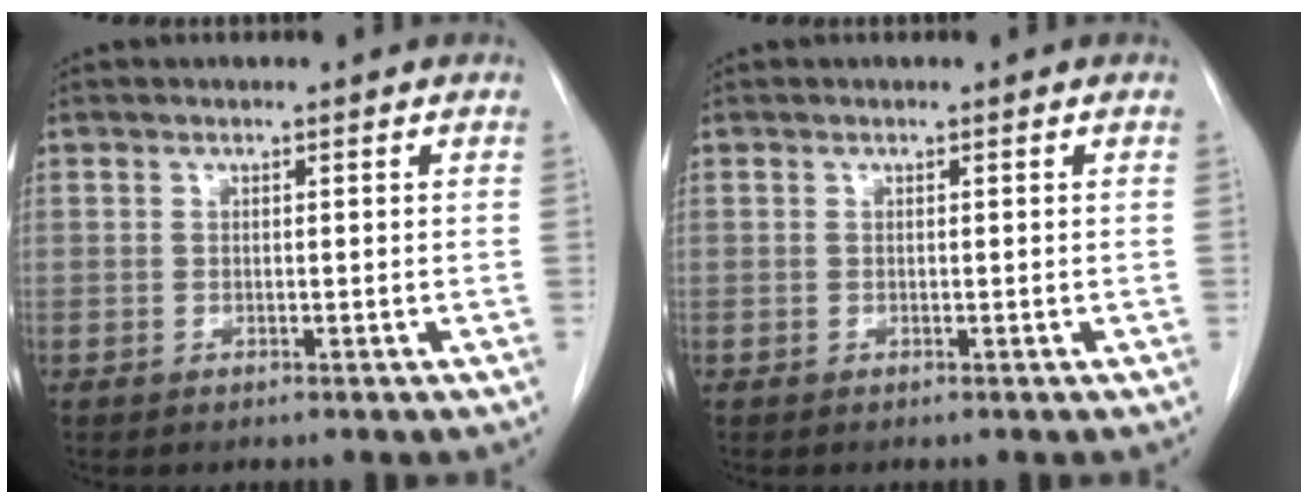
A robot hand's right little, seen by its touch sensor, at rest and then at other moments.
{"total": 0.0}